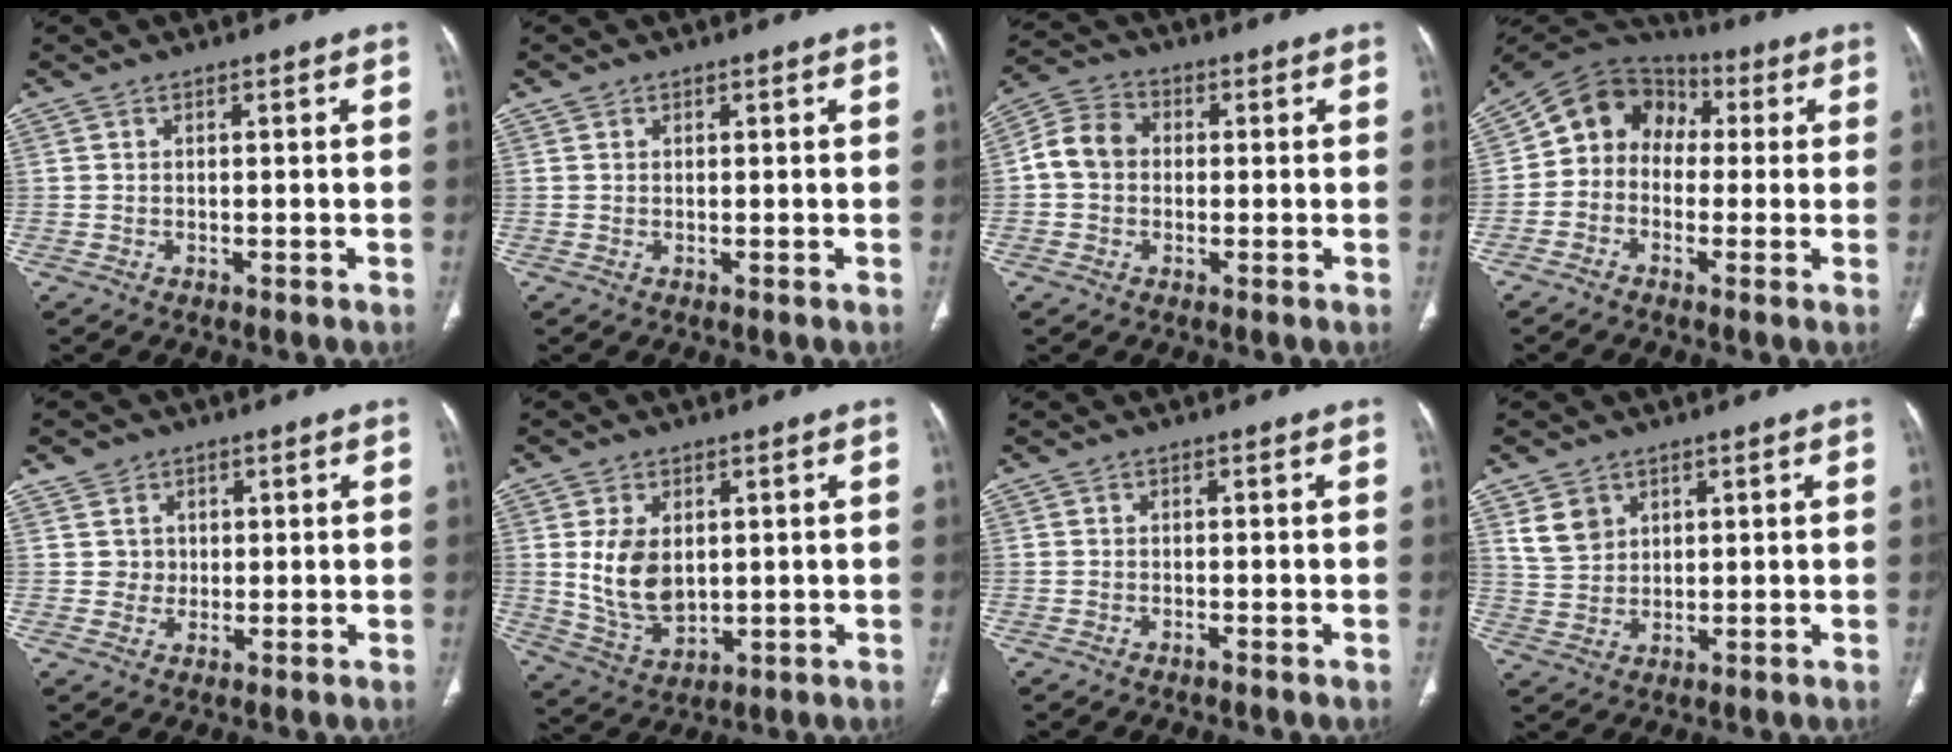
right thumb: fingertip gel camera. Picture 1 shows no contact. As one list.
[{"total": 0.6, "force": [0.3, 0.5, 0.0], "torque": [0.004, 0.000, 0.004]}, {"total": 7.3, "force": [0.0, 6.1, 4.0], "torque": [-0.063, 0.023, -0.012]}, {"total": 11.3, "force": [0.6, 9.5, 6.1], "torque": [-0.072, 0.042, -0.009]}, {"total": 4.2, "force": [1.5, 3.9, 0.3], "torque": [0.017, -0.005, 0.027]}, {"total": 9.9, "force": [1.3, 6.5, 7.4], "torque": [-0.117, -0.013, 0.043]}, {"total": 0.5, "force": [-0.5, 0.2, 0.2], "torque": [-0.002, 0.001, -0.011]}, {"total": 5.5, "force": [2.9, 4.2, 2.2], "torque": [-0.023, -0.010, 0.066]}]